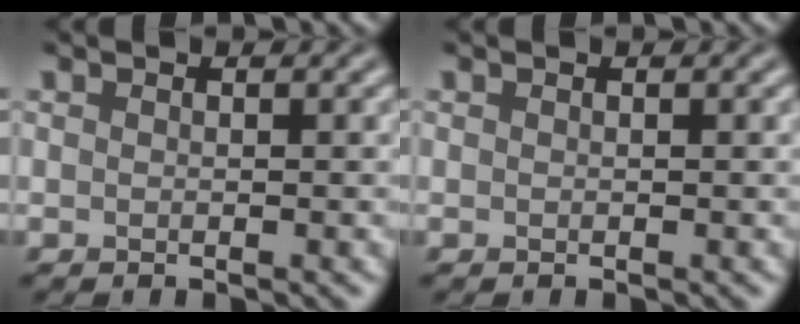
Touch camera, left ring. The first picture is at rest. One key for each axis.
{"total": 0.0}